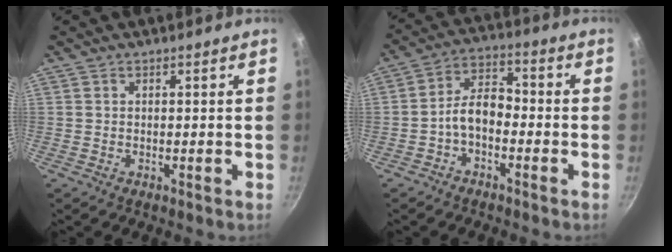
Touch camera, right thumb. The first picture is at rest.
{"total": 6.9, "force": [-2.4, 4.1, 4.9], "torque": [-0.074, 0.040, -0.054]}